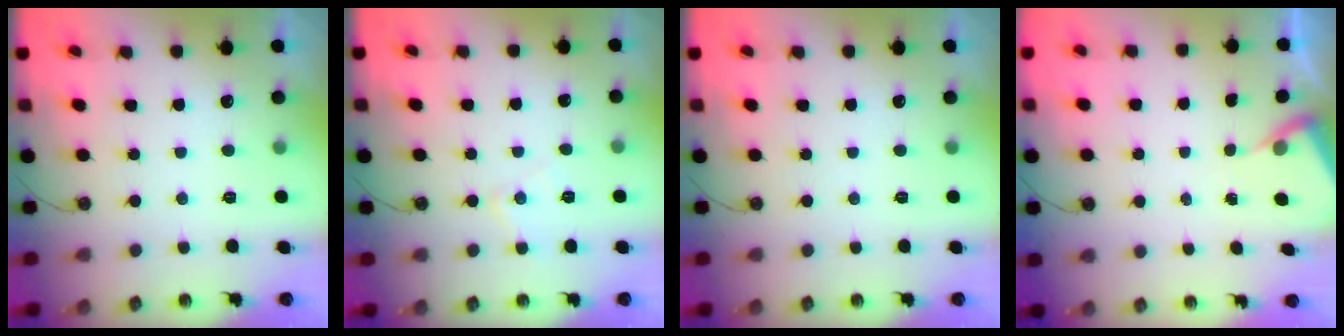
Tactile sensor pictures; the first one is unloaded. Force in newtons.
{"total": 6.0, "press": 6.0, "slide": 0.3}
{"total": 0.0}
{"total": 3.3, "press": 3.3, "slide": 0.6}